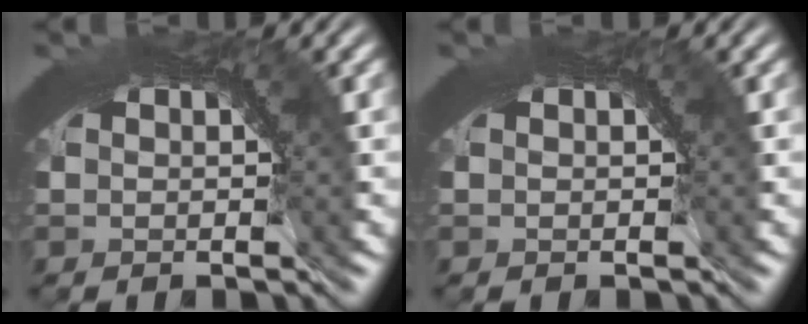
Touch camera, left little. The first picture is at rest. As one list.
[{"total": 0.0}]